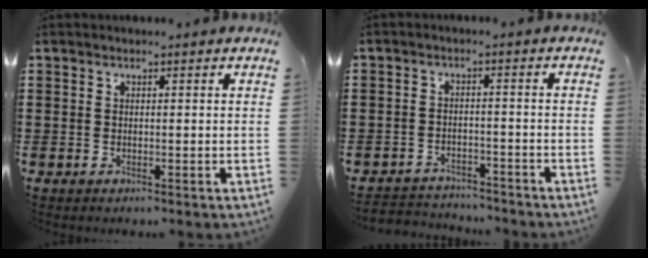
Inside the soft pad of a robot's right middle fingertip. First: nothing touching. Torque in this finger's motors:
{"motor_torque": [0.44, 0.00, -0.67, -0.09]}